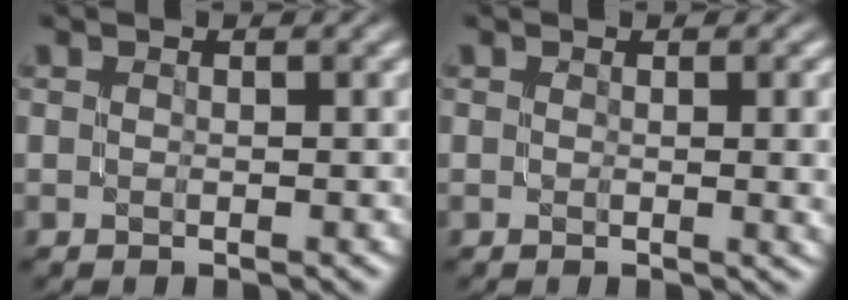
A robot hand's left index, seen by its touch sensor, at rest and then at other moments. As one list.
[{"total": 3.4, "force": [0.5, 1.1, 3.2], "torque": [-0.026, 0.005, 0.006]}]